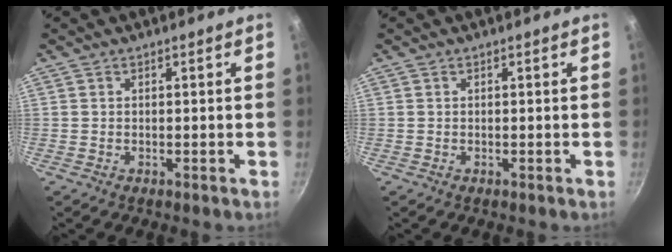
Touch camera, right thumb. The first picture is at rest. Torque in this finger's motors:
{"motor_torque": [-0.01, 0.01, 0.17, -0.17, 0.03]}